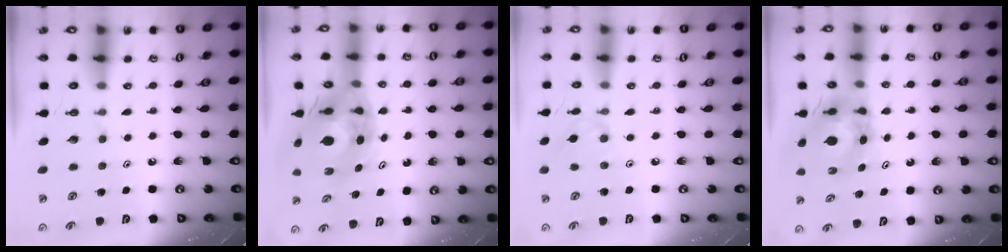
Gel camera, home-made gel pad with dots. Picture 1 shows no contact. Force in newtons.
{"total": 11.2, "press": 11.1, "slide": 1.5}
{"total": 1.3, "press": 1.3, "slide": 0.4}
{"total": 6.6, "press": 6.6, "slide": 0.7}